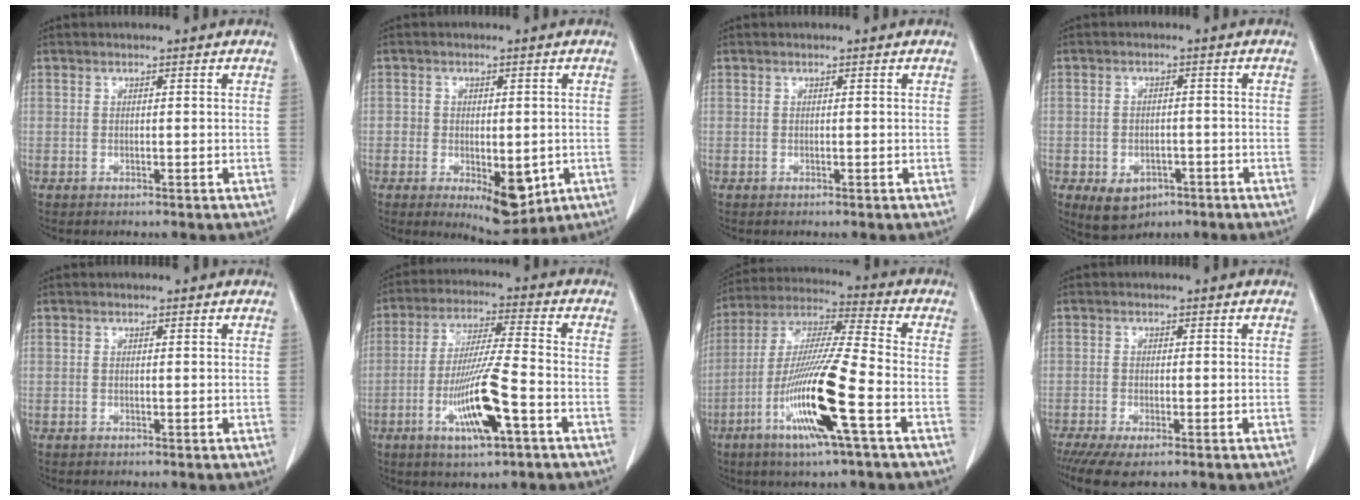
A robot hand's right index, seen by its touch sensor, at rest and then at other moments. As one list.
[{"total": 8.3, "force": [-2.7, 4.3, 6.6], "torque": [-0.073, -0.009, -0.026]}, {"total": 0.0}, {"total": 6.2, "force": [-3.2, 4.5, 2.9], "torque": [-0.045, 0.001, -0.036]}, {"total": 0.0}, {"total": 12.1, "force": [-4.6, 0.7, 11.2], "torque": [-0.217, -0.013, -0.083]}, {"total": 16.2, "force": [-6.2, -0.1, 15.0], "torque": [-0.302, -0.018, -0.120]}, {"total": 5.1, "force": [-3.5, 1.1, 3.5], "torque": [-0.059, -0.013, -0.057]}]